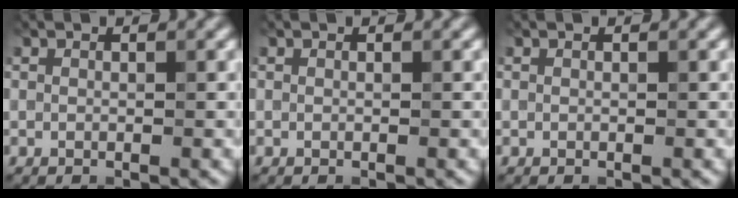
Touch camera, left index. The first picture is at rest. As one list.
[{"total": 0.0}, {"total": 0.0}]